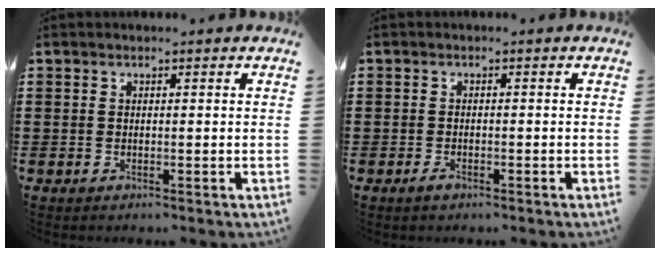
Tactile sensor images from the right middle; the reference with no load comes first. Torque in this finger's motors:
{"motor_torque": [0.31, 0.05, -0.61, -0.14]}